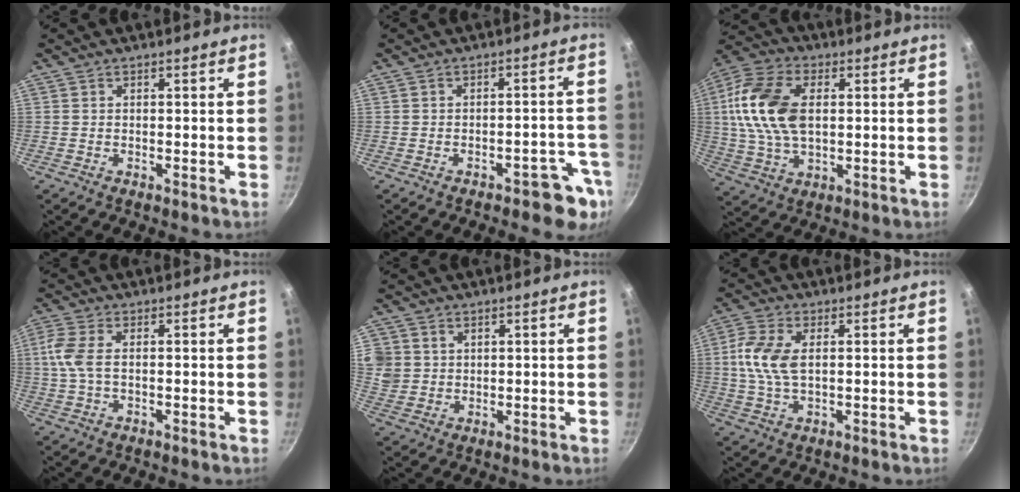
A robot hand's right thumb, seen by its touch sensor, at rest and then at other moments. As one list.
[{"total": 6.3, "force": [-3.6, 3.1, 4.2], "torque": [-0.002, 0.038, -0.036]}, {"total": 15.4, "force": [2.1, 9.3, 12.1], "torque": [-0.225, 0.010, 0.030]}, {"total": 6.0, "force": [0.7, 3.1, 5.0], "torque": [-0.120, 0.010, 0.009]}, {"total": 7.7, "force": [2.6, 6.9, 2.6], "torque": [-0.037, -0.001, 0.061]}, {"total": 8.8, "force": [1.3, 4.9, 7.2], "torque": [-0.149, 0.009, 0.020]}]